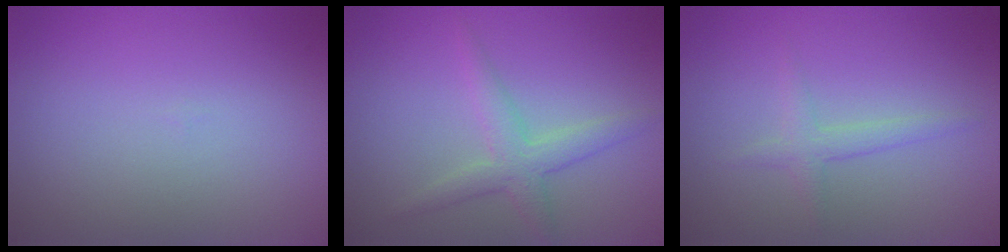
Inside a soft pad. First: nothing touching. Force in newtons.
{"total": 2.8, "press": 2.8, "slide": 0.1}
{"total": 1.7, "press": 1.7, "slide": 0.1}